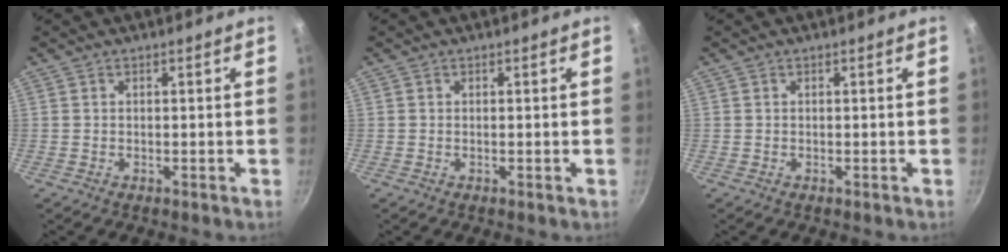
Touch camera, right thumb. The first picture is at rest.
{"total": 0.0}
{"total": 0.0}